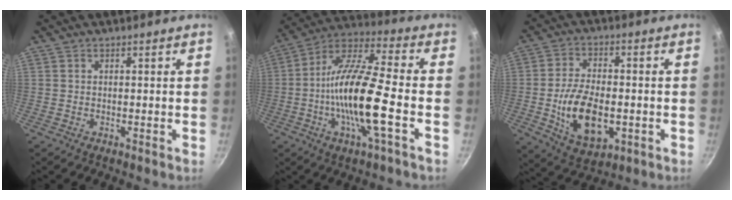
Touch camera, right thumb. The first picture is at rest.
{"total": 17.6, "force": [-3.8, 3.7, 16.7], "torque": [-0.314, 0.028, -0.091]}
{"total": 14.0, "force": [-2.6, 7.9, 11.2], "torque": [-0.190, 0.006, -0.037]}